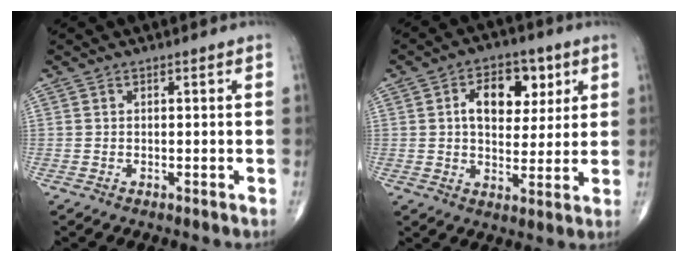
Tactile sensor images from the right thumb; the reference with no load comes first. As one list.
[{"total": 11.4, "force": [3.5, 7.2, 8.2], "torque": [-0.085, -0.004, 0.054]}]